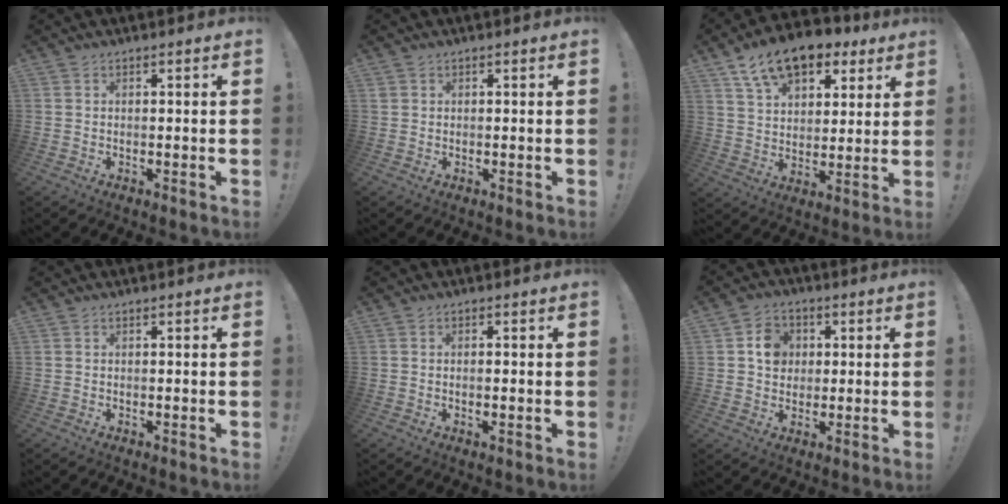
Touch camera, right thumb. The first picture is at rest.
{"total": 1.0, "force": [0.5, 0.8, 0.3], "torque": [-0.002, 0.000, 0.008]}
{"total": 14.5, "force": [9.2, 8.2, 7.5], "torque": [-0.126, -0.054, 0.170]}
{"total": 0.0}
{"total": 1.1, "force": [-0.3, 0.1, 1.1], "torque": [-0.020, 0.001, -0.006]}
{"total": 6.6, "force": [1.4, 5.8, 2.6], "torque": [-0.025, 0.000, 0.026]}